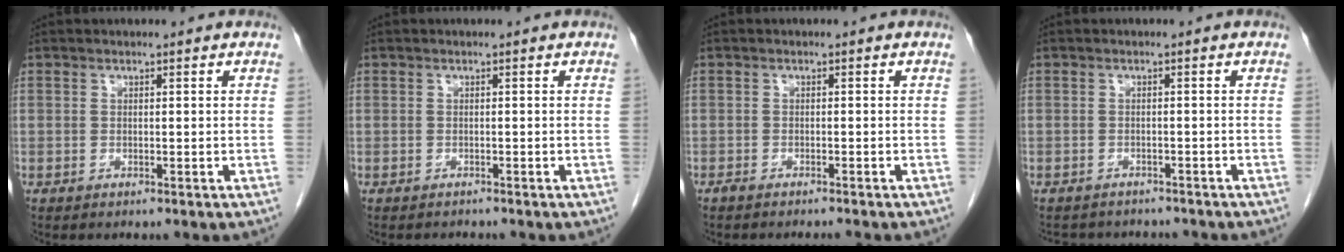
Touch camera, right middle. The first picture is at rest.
{"total": 0.8, "force": [-0.7, 0.2, -0.2], "torque": [-0.006, -0.003, -0.013]}
{"total": 2.5, "force": [-2.3, 0.0, 1.1], "torque": [-0.018, -0.004, -0.033]}
{"total": 6.6, "force": [-6.1, 2.3, 1.2], "torque": [-0.018, 0.002, -0.072]}